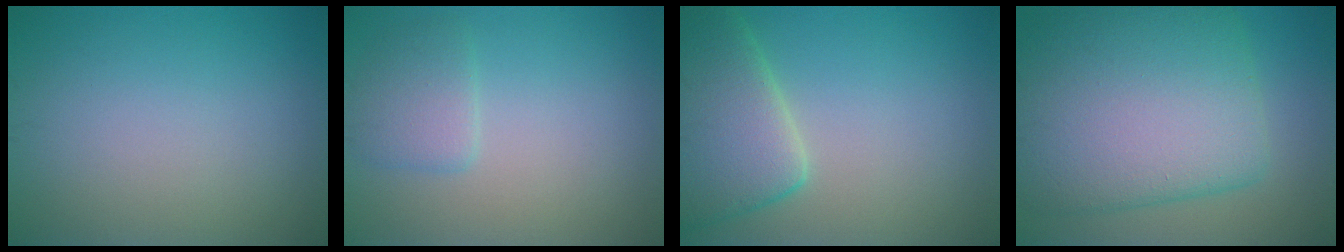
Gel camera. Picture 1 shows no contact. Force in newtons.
{"total": 2.3, "press": 2.3, "slide": 0.2}
{"total": 7.1, "press": 7.0, "slide": 0.6}
{"total": 12.5, "press": 12.5, "slide": 0.3}